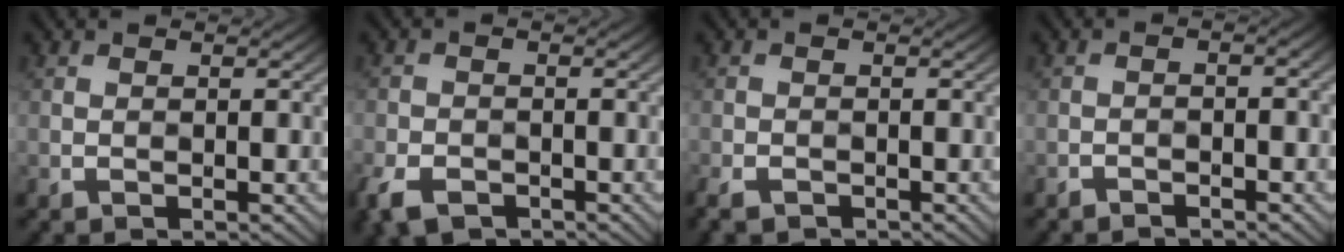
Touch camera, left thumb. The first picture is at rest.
{"total": 4.9, "force": [-2.5, 2.9, 3.0], "torque": [-0.058, -0.014, -0.052]}
{"total": 3.7, "force": [-3.0, 1.7, 1.5], "torque": [-0.024, -0.006, -0.047]}
{"total": 2.3, "force": [-1.6, 0.3, 1.6], "torque": [-0.025, 0.009, -0.025]}